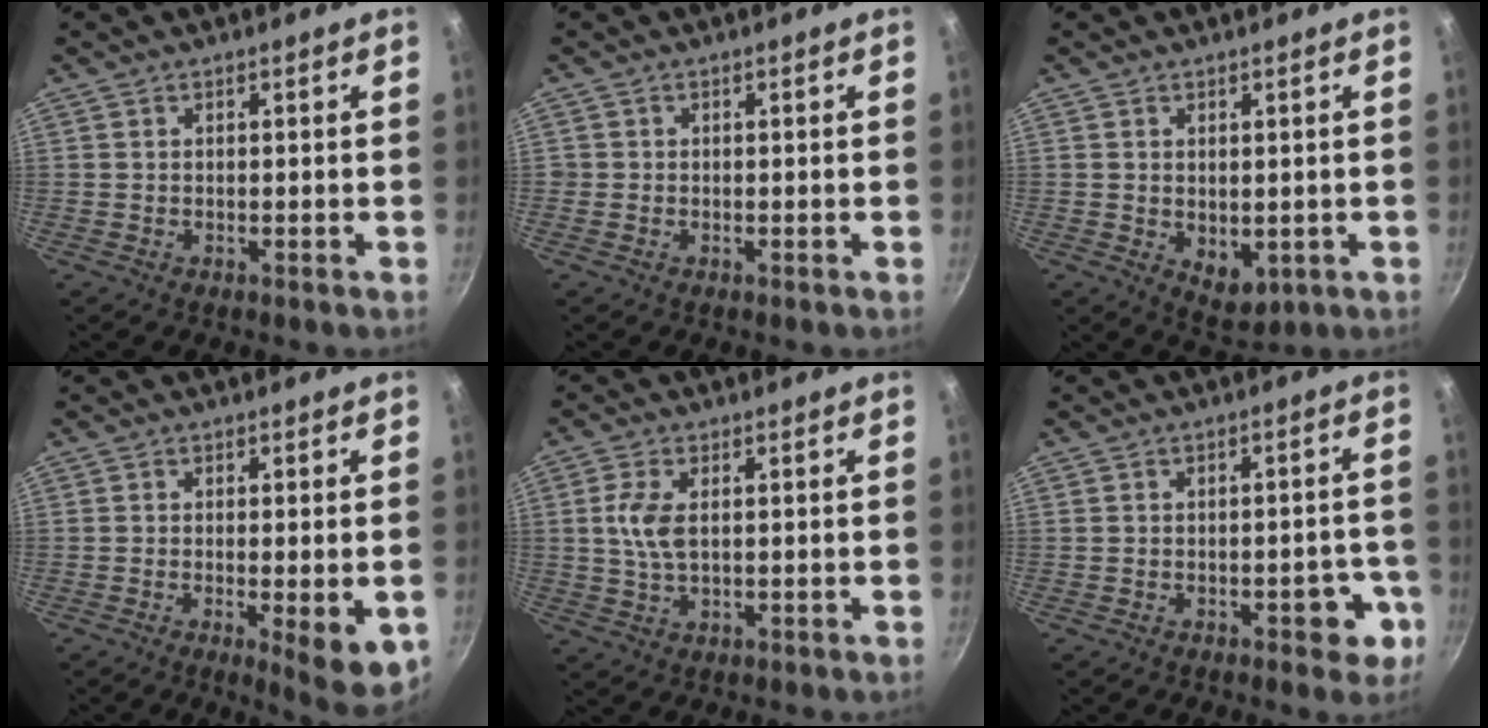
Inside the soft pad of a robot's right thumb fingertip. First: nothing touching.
{"total": 0.6, "force": [-0.1, 0.6, 0.0], "torque": [0.001, 0.001, -0.003]}
{"total": 5.4, "force": [-0.2, 3.6, 4.0], "torque": [-0.043, -0.014, 0.008]}
{"total": 8.4, "force": [-2.2, 2.1, 7.8], "torque": [-0.103, -0.006, -0.024]}
{"total": 5.9, "force": [0.9, 3.1, 5.0], "torque": [-0.102, 0.003, 0.018]}
{"total": 6.3, "force": [-2.7, 3.2, 4.7], "torque": [-0.028, 0.025, -0.030]}